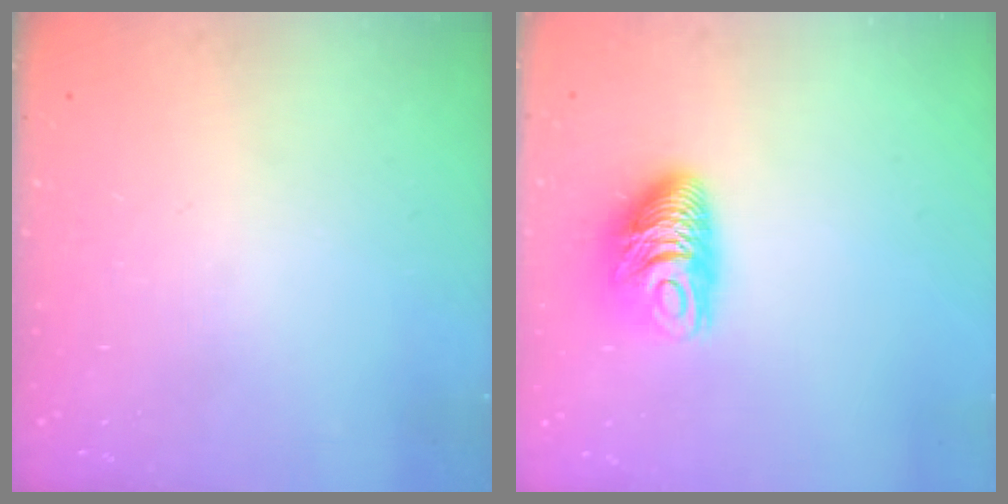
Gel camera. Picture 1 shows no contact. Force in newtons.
{"total": 10.8, "press": 10.7, "slide": 1.4}